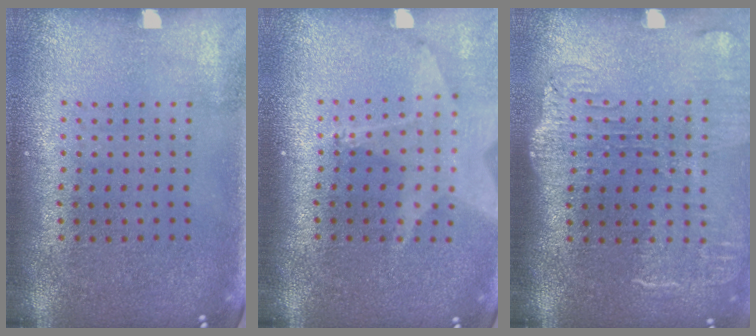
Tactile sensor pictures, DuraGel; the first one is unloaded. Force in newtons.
{"total": 2.0, "press": 1.6, "slide": 1.3}
{"total": 1.9, "press": 1.5, "slide": 1.2}